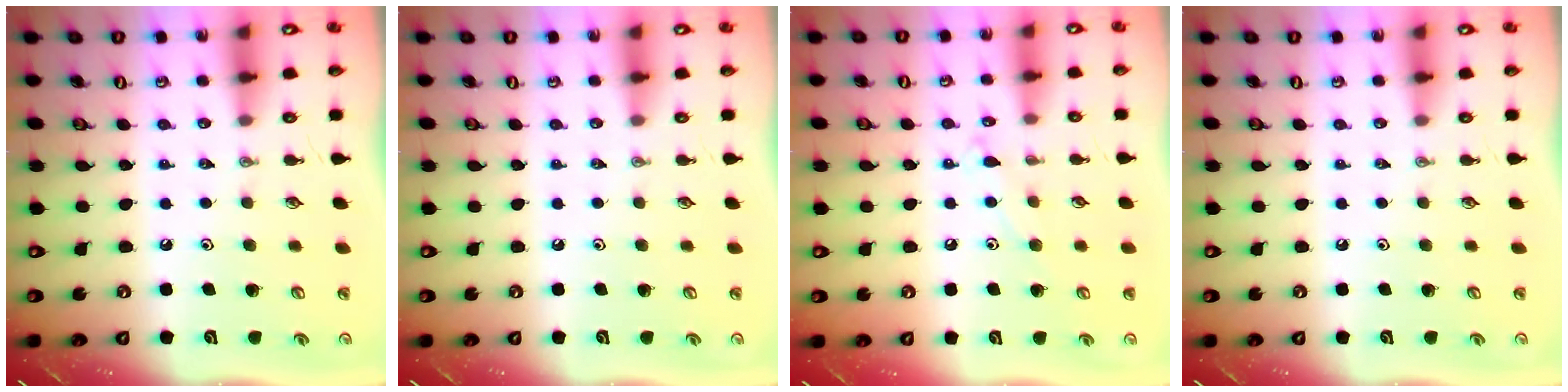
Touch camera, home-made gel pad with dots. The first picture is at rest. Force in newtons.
{"total": 0.0}
{"total": 7.0, "press": 6.9, "slide": 0.7}
{"total": 0.0}